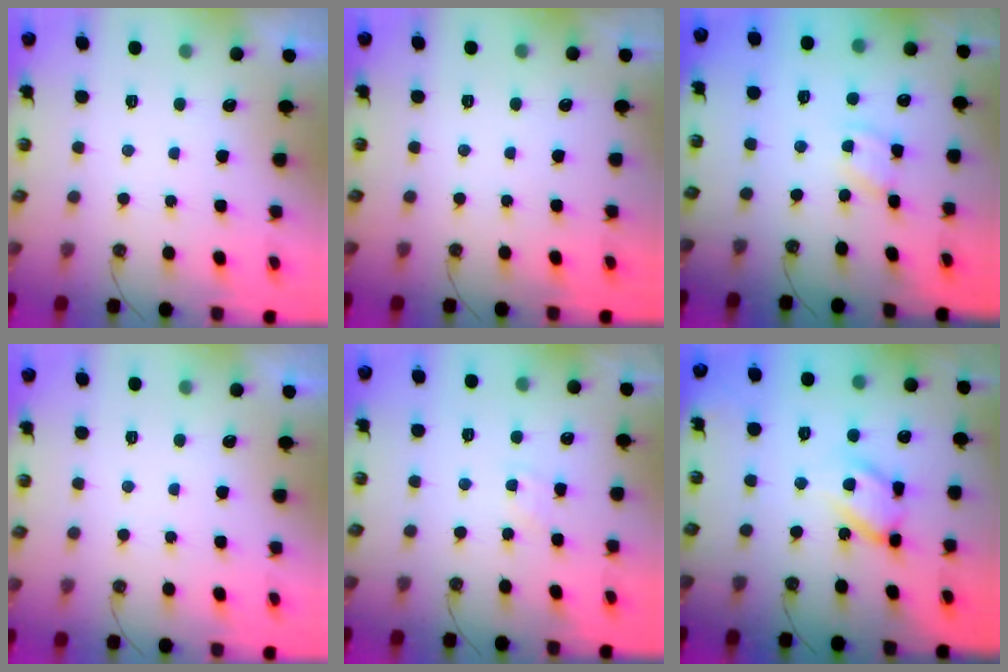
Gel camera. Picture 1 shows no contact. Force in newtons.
{"total": 0.0}
{"total": 1.9, "press": 1.9, "slide": 0.3}
{"total": 0.0}
{"total": 3.3, "press": 3.3, "slide": 0.5}
{"total": 14.2, "press": 14.1, "slide": 1.2}